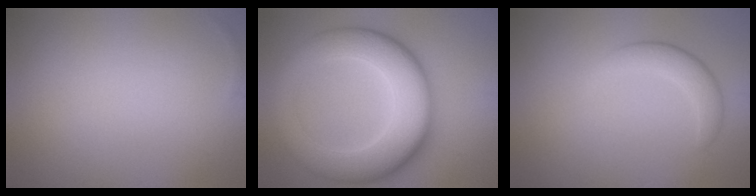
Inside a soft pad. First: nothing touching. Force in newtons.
{"total": 10.3, "press": 10.3, "slide": 0.1}
{"total": 2.7, "press": 2.7, "slide": 0.1}